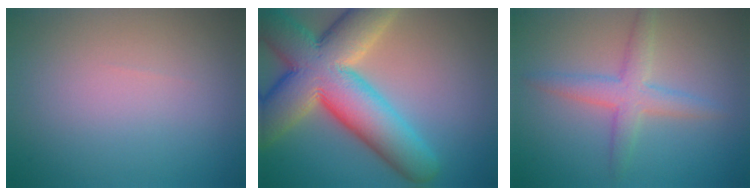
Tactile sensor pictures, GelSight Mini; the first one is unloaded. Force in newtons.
{"total": 13.9, "press": 13.8, "slide": 1.0}
{"total": 3.4, "press": 3.4, "slide": 0.2}